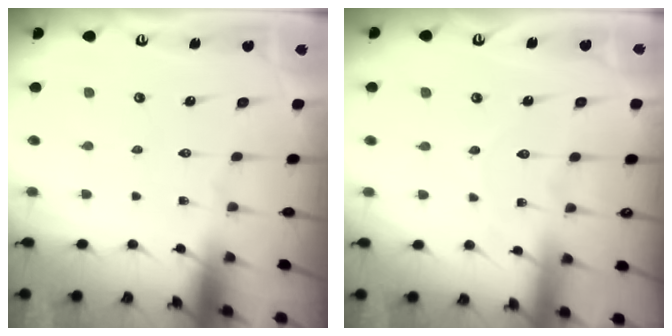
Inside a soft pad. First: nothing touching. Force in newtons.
{"total": 3.9, "press": 3.8, "slide": 0.3}